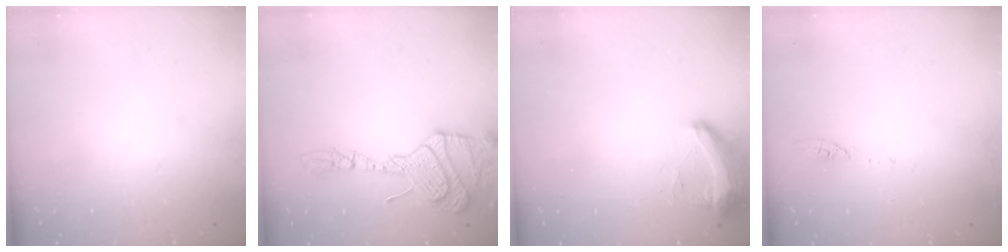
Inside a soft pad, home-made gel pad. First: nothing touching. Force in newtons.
{"total": 18.6, "press": 18.4, "slide": 3.1}
{"total": 14.6, "press": 10.5, "slide": 10.2}
{"total": 4.8, "press": 4.8, "slide": 0.6}